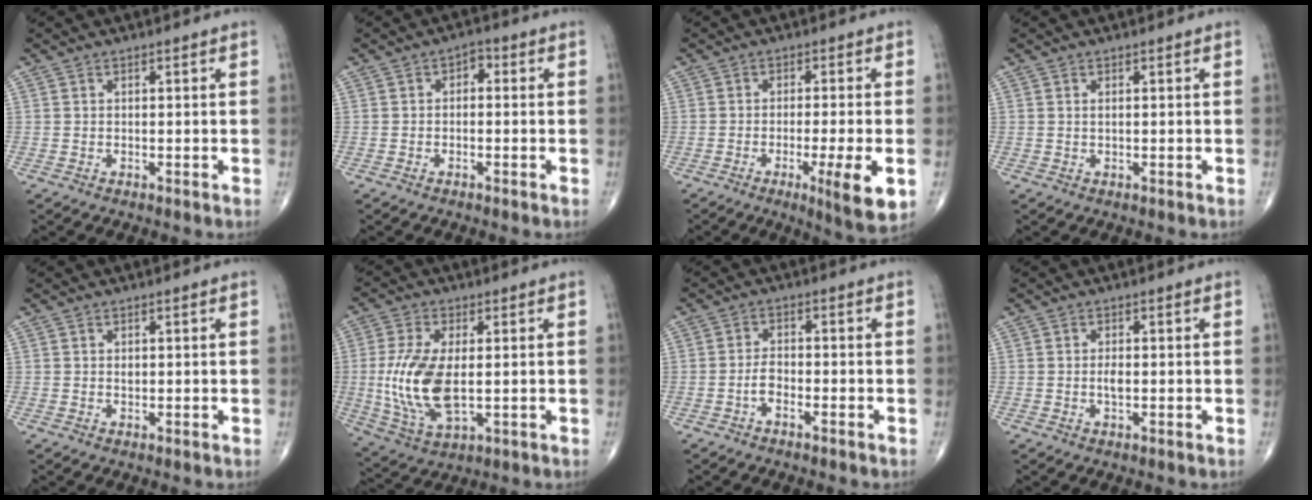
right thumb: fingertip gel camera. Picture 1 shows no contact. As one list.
[{"total": 2.1, "force": [-0.1, 1.4, 1.5], "torque": [-0.009, 0.014, -0.012]}, {"total": 8.8, "force": [-2.8, 0.9, 8.3], "torque": [-0.129, -0.013, -0.042]}, {"total": 0.5, "force": [0.1, 0.2, 0.5], "torque": [-0.011, 0.001, 0.003]}, {"total": 0.7, "force": [0.2, 0.4, 0.5], "torque": [-0.007, -0.001, 0.003]}, {"total": 13.5, "force": [-0.3, 6.5, 11.9], "torque": [-0.255, -0.013, 0.003]}, {"total": 2.8, "force": [-1.5, 1.0, 2.1], "torque": [-0.043, 0.017, -0.032]}, {"total": 1.7, "force": [-0.2, 0.7, 1.6], "torque": [-0.029, -0.001, -0.004]}]